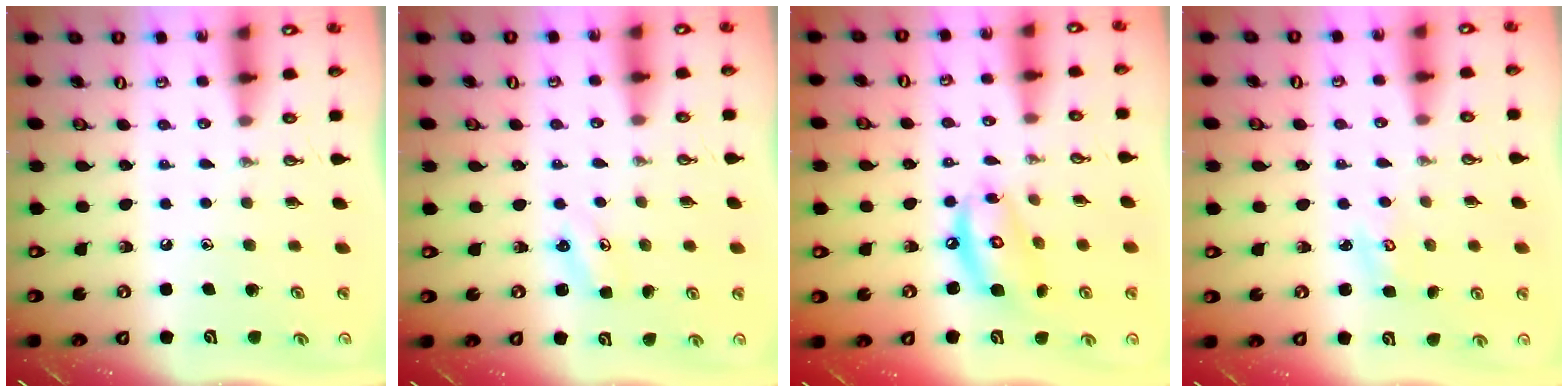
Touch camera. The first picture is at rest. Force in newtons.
{"total": 2.5, "press": 2.5, "slide": 0.3}
{"total": 11.2, "press": 11.2, "slide": 1.0}
{"total": 2.1, "press": 2.1, "slide": 0.2}